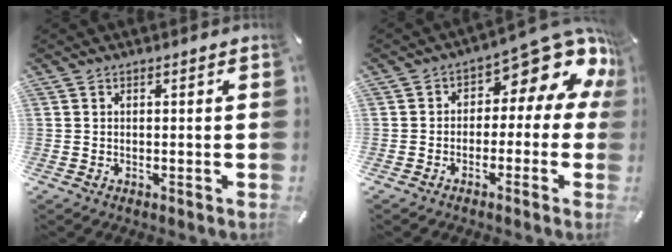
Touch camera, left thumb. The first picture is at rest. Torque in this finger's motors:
{"motor_torque": [0.38, 0.41, 0.60, 0.51, -0.02]}